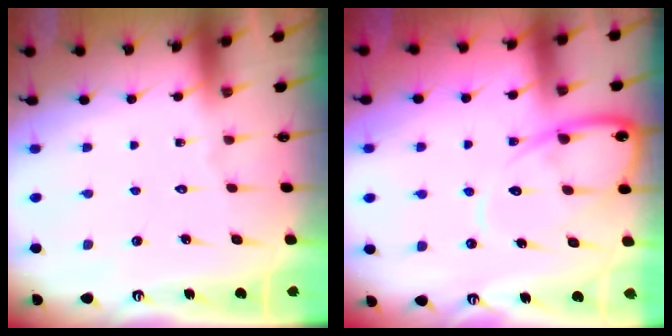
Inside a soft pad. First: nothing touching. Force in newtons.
{"total": 10.3, "press": 10.2, "slide": 1.0}